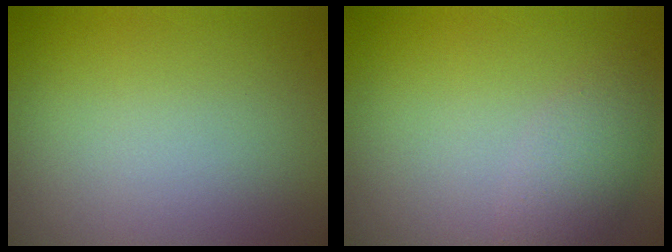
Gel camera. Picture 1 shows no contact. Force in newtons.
{"total": 2.5, "press": 2.5, "slide": 0.1}